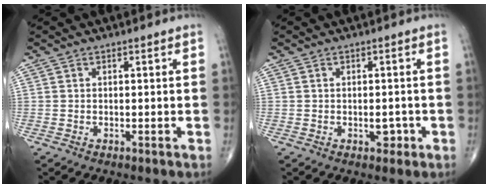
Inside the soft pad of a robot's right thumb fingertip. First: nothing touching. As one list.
[{"total": 2.2, "force": [-0.7, 1.4, 1.5], "torque": [-0.011, 0.003, -0.007]}]